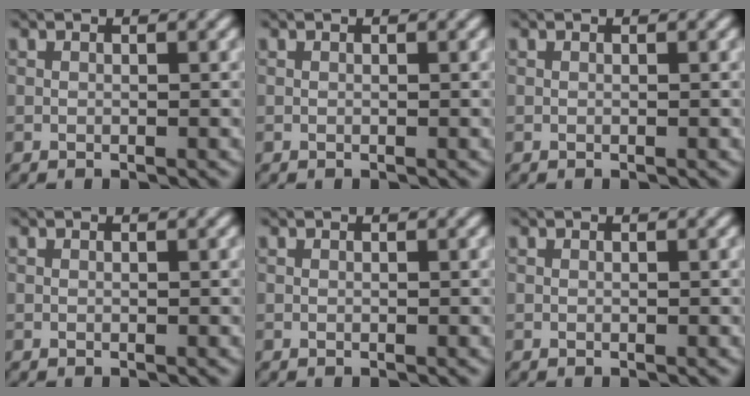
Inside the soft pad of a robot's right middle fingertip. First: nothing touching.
{"total": 0.0}
{"total": 0.0}
{"total": 0.0}
{"total": 0.0}
{"total": 0.0}